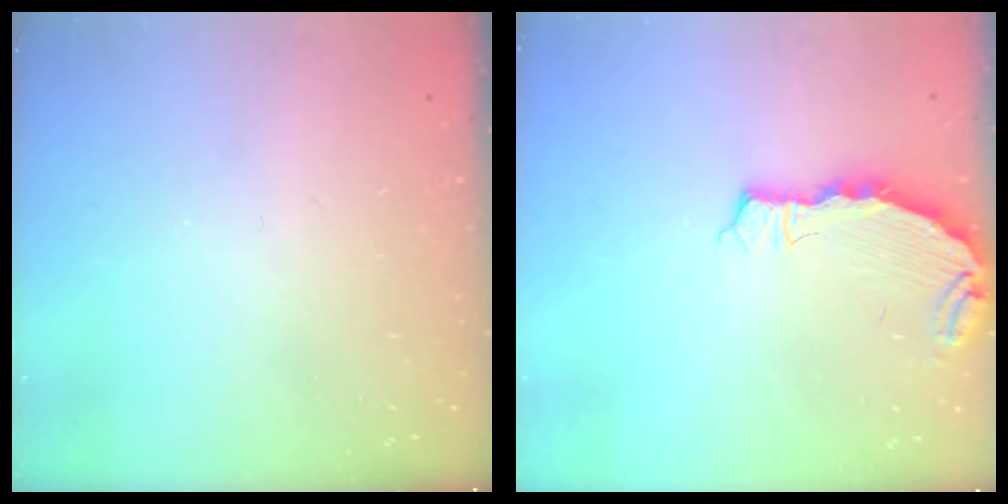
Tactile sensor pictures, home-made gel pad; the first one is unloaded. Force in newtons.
{"total": 4.9, "press": 4.4, "slide": 2.2}